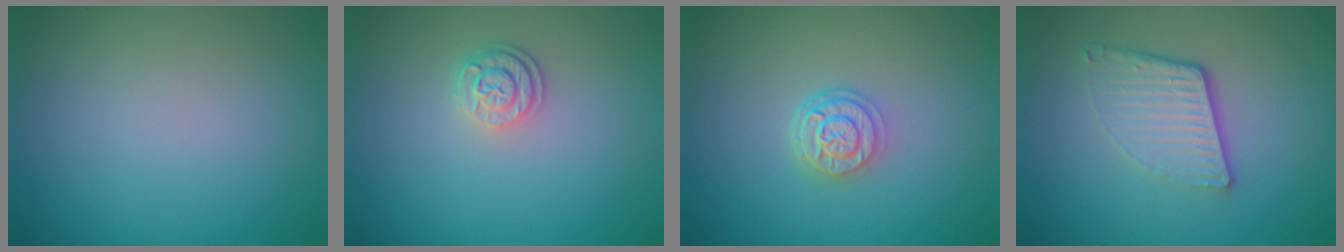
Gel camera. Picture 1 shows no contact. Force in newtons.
{"total": 2.3, "press": 1.8, "slide": 1.4}
{"total": 2.7, "press": 2.2, "slide": 1.6}
{"total": 4.4, "press": 2.9, "slide": 3.3}